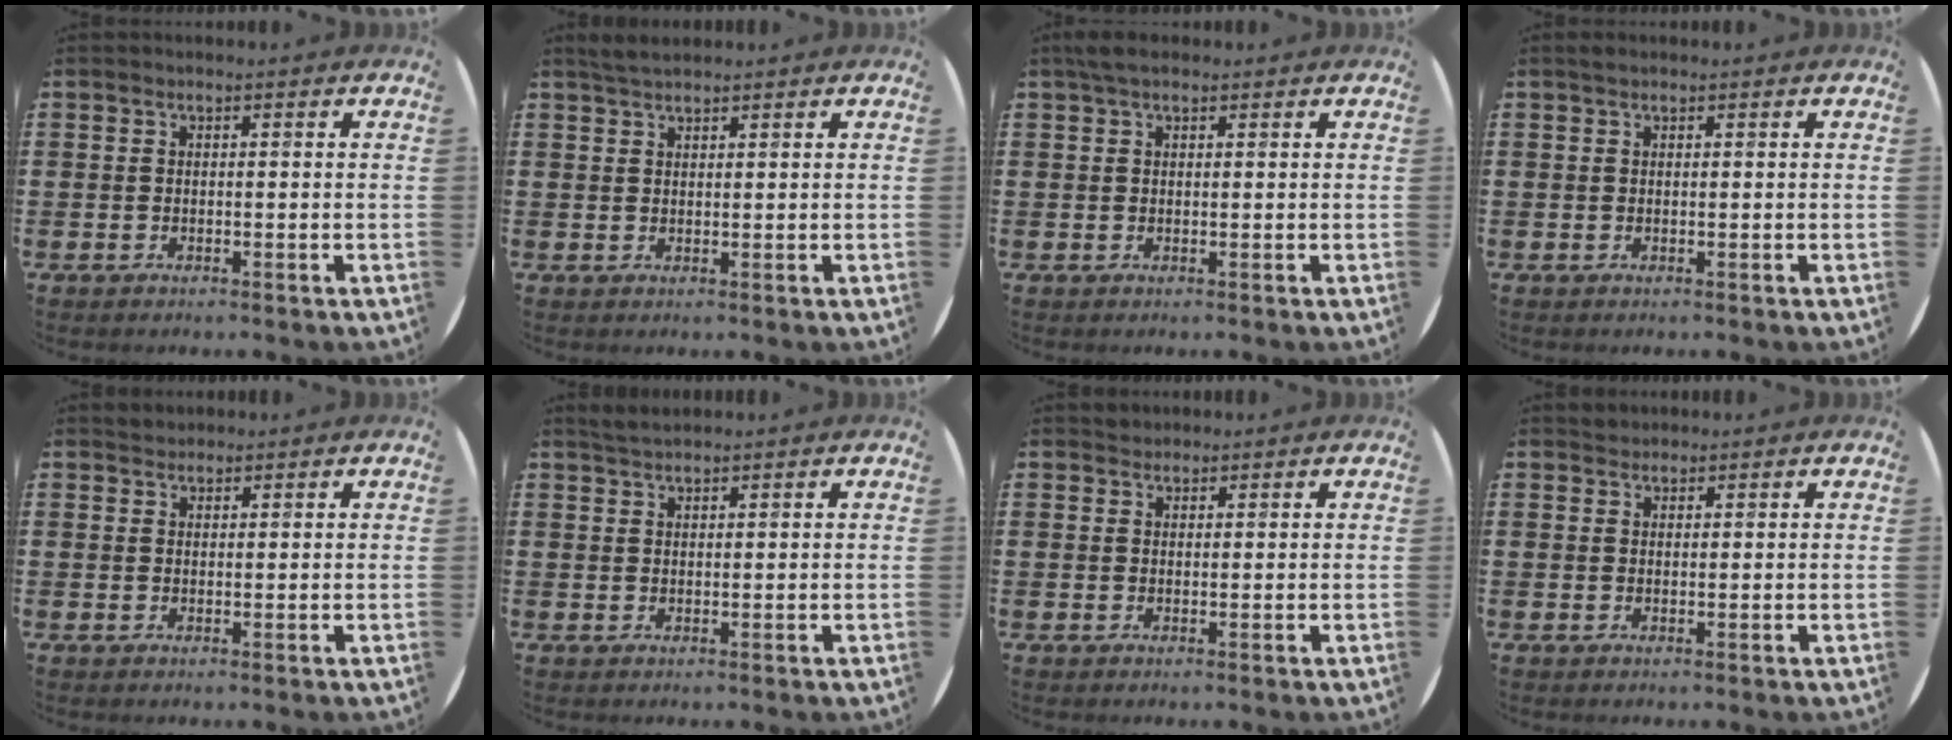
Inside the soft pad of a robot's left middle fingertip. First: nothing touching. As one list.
[{"total": 2.1, "force": [1.9, 0.4, 0.7], "torque": [-0.018, 0.005, 0.036]}, {"total": 1.9, "force": [1.4, 0.7, 1.0], "torque": [-0.023, 0.006, 0.026]}, {"total": 0.7, "force": [0.6, 0.3, 0.2], "torque": [0.002, 0.000, 0.010]}, {"total": 1.3, "force": [1.2, 0.4, -0.1], "torque": [0.008, 0.000, 0.022]}, {"total": 1.9, "force": [1.8, 0.3, 0.4], "torque": [-0.011, 0.005, 0.034]}, {"total": 1.1, "force": [1.1, 0.3, -0.2], "torque": [0.002, 0.003, 0.021]}, {"total": 1.2, "force": [1.1, 0.4, -0.2], "torque": [0.009, 0.000, 0.021]}]